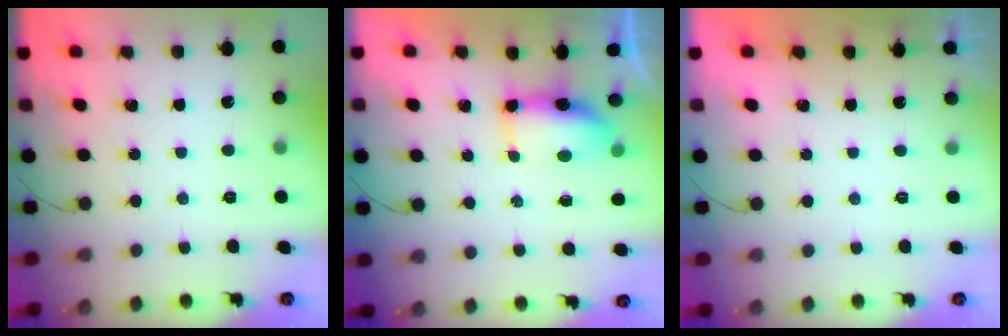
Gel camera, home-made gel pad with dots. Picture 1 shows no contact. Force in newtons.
{"total": 8.1, "press": 7.3, "slide": 3.6}
{"total": 0.0}